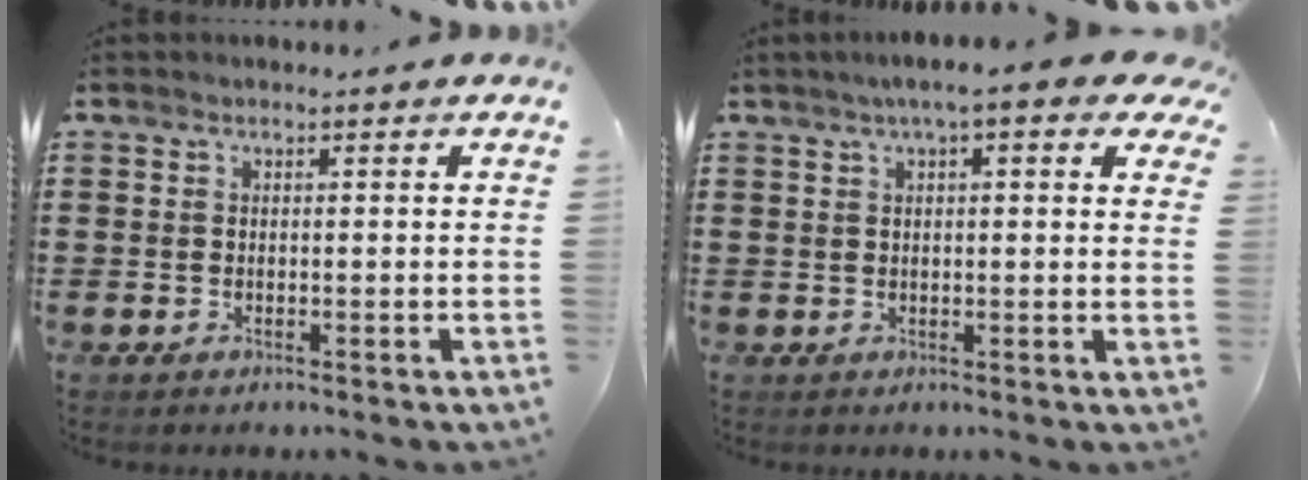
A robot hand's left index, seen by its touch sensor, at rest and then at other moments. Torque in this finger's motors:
{"motor_torque": [2.14, 0.00, 0.88, 0.13]}